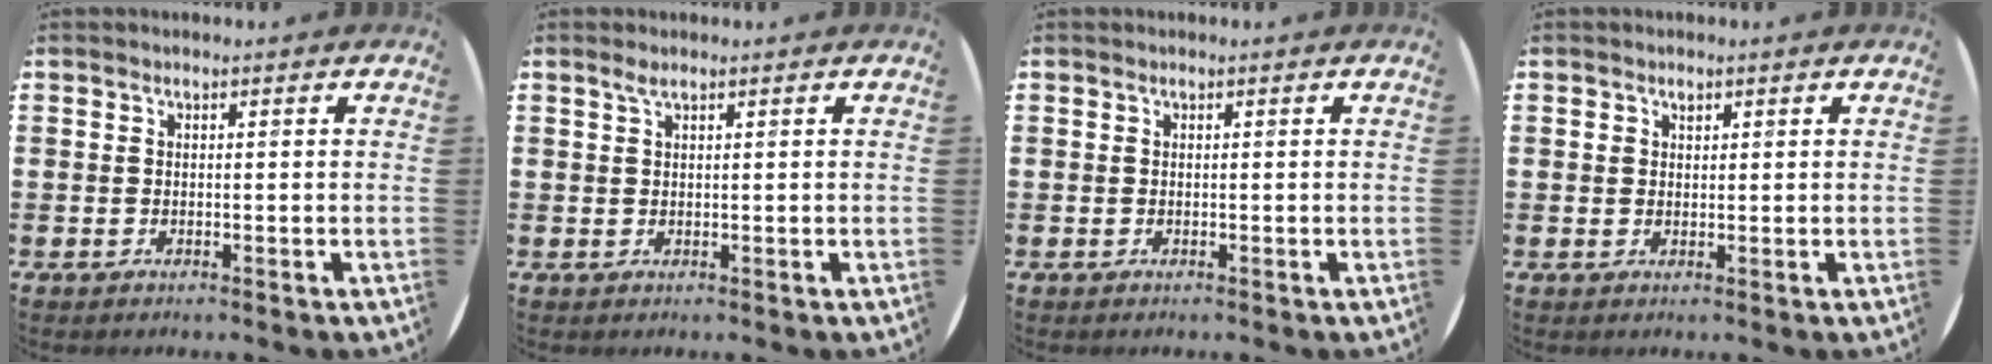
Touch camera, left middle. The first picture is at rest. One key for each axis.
{"total": 1.0, "fx": 0.7, "fy": 0.1, "fz": 0.8, "tx": -0.015, "ty": 0.003, "tz": 0.012}
{"total": 0.0}
{"total": 0.9, "fx": 0.5, "fy": 0.7, "fz": 0.2, "tx": 0.011, "ty": -0.002, "tz": 0.006}